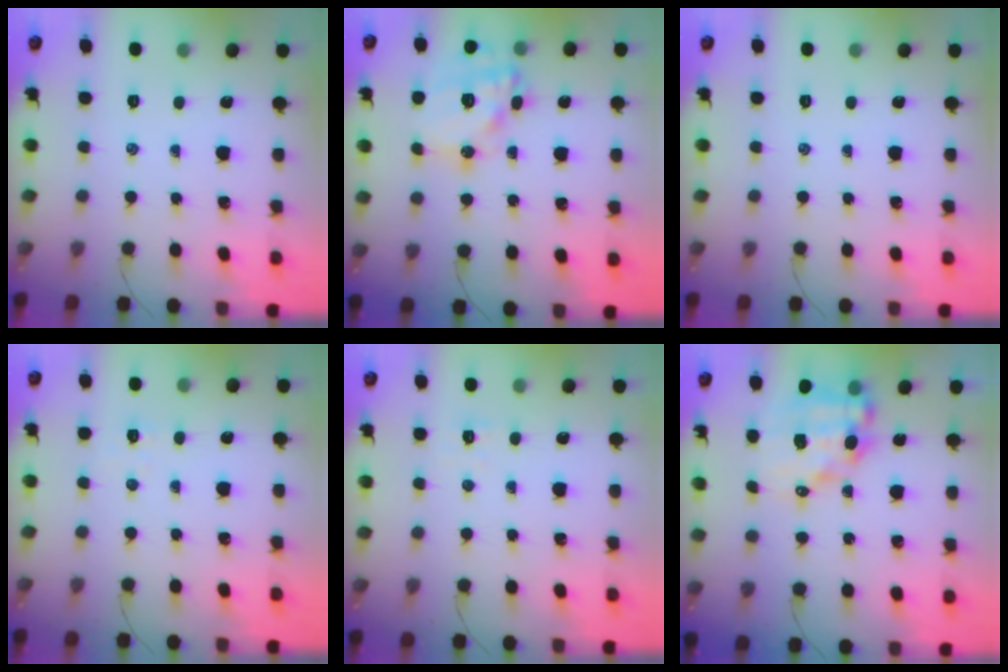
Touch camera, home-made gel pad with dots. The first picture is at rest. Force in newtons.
{"total": 17.2, "press": 16.8, "slide": 3.7}
{"total": 0.0}
{"total": 2.9, "press": 2.8, "slide": 0.9}
{"total": 2.3, "press": 2.1, "slide": 0.8}
{"total": 11.0, "press": 10.7, "slide": 2.7}